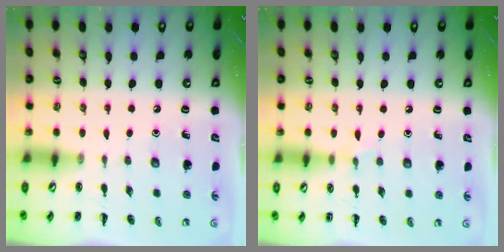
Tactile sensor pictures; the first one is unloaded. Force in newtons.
{"total": 3.7, "press": 3.5, "slide": 1.3}